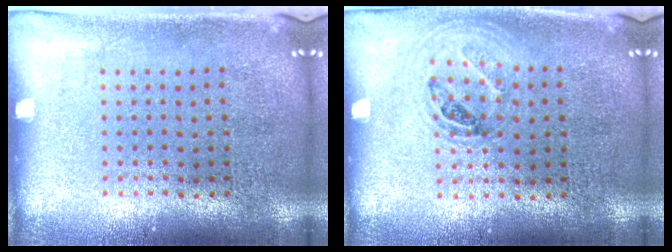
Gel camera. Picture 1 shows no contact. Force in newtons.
{"total": 1.1, "press": 1.0, "slide": 0.4}